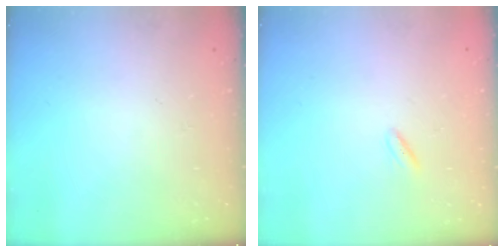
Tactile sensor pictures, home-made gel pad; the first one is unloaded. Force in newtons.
{"total": 2.2, "press": 2.0, "slide": 1.0}